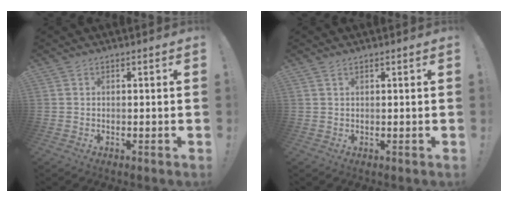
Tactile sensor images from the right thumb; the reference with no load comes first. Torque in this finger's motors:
{"motor_torque": [0.03, -0.16, -0.09, -0.27, 0.00]}